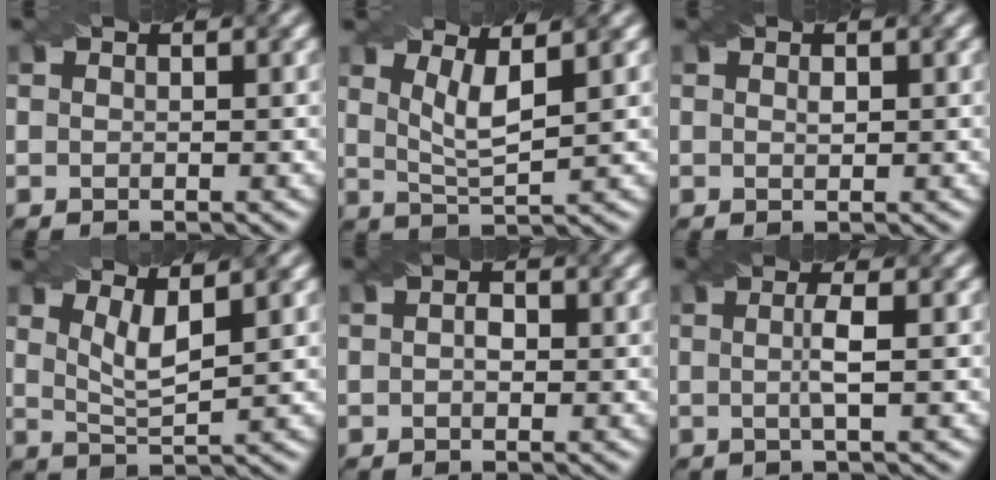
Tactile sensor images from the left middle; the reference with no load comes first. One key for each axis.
{"total": 3.5, "fx": 1.5, "fy": 0.8, "fz": 3.1, "tx": -0.062, "ty": -0.004, "tz": 0.031}
{"total": 0.7, "fx": 0.2, "fy": 0.4, "fz": 0.6, "tx": -0.010, "ty": 0.001, "tz": 0.005}
{"total": 3.2, "fx": 1.6, "fy": 0.8, "fz": 2.7, "tx": -0.052, "ty": -0.004, "tz": 0.032}
{"total": 1.4, "fx": 0.0, "fy": 0.9, "fz": 1.0, "tx": -0.014, "ty": -0.001, "tz": -0.003}
{"total": 2.0, "fx": -0.1, "fy": 0.3, "fz": 2.0, "tx": -0.043, "ty": 0.000, "tz": -0.003}